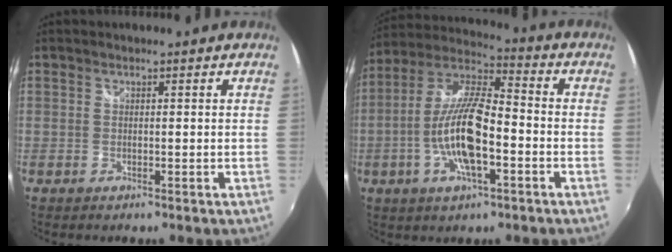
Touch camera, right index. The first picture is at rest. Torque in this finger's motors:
{"motor_torque": [2.14, 0.00, 1.05, 0.18]}